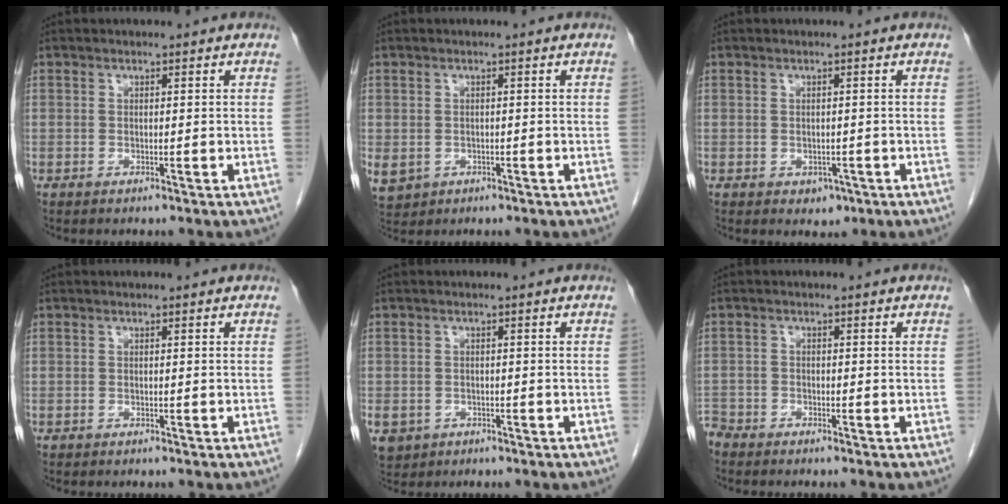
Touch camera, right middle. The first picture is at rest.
{"total": 6.2, "force": [-2.2, 5.3, 2.3], "torque": [-0.065, -0.006, -0.023]}
{"total": 1.8, "force": [-0.7, 1.4, 0.9], "torque": [-0.011, 0.002, -0.002]}
{"total": 0.0}
{"total": 6.7, "force": [-3.1, 5.6, 2.1], "torque": [-0.057, -0.004, -0.042]}
{"total": 3.1, "force": [-3.0, 1.0, 0.1], "torque": [-0.002, -0.006, -0.059]}